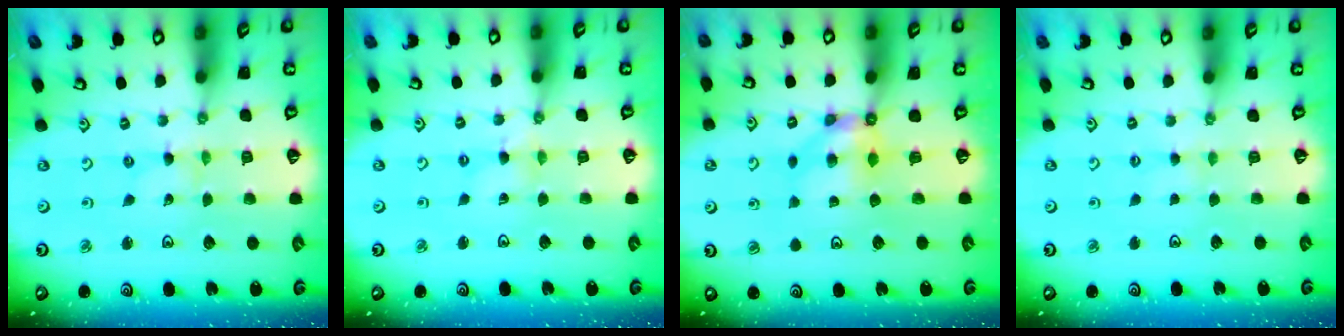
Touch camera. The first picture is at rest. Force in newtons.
{"total": 1.6, "press": 1.6, "slide": 0.3}
{"total": 6.1, "press": 6.1, "slide": 0.2}
{"total": 1.7, "press": 1.7, "slide": 0.3}